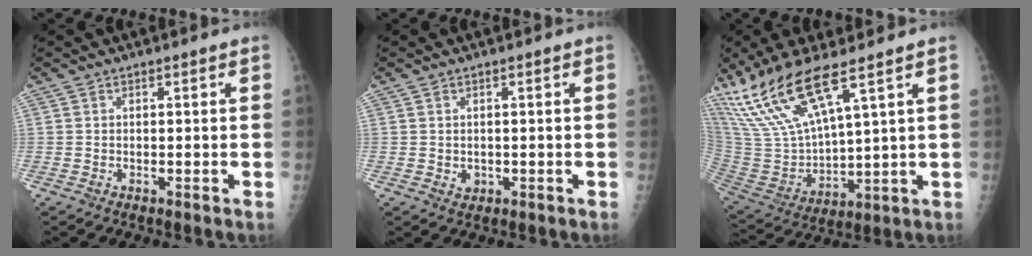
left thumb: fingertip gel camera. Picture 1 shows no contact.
{"total": 1.4, "force": [0.1, 1.3, 0.7], "torque": [-0.008, -0.002, 0.007]}
{"total": 18.2, "force": [11.8, 4.4, 13.1], "torque": [-0.281, -0.045, 0.246]}